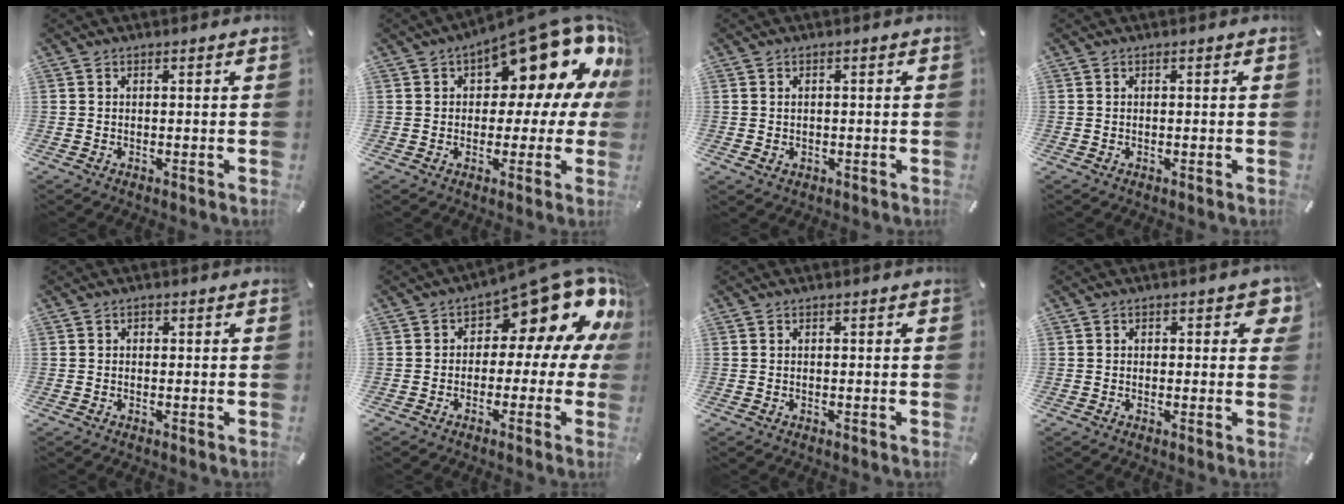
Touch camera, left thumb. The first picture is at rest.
{"total": 18.0, "force": [10.6, 8.4, 11.8], "torque": [-0.150, -0.090, 0.177]}
{"total": 1.3, "force": [0.1, 1.2, 0.4], "torque": [-0.009, 0.006, -0.001]}
{"total": 0.0}
{"total": 0.5, "force": [0.0, 0.5, 0.1], "torque": [-0.001, 0.005, -0.003]}
{"total": 14.9, "force": [8.6, 6.9, 10.1], "torque": [-0.125, -0.079, 0.138]}
{"total": 0.0}
{"total": 3.2, "force": [0.8, 1.9, 2.4], "torque": [-0.017, -0.003, 0.006]}